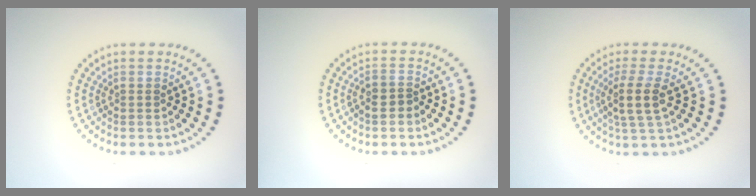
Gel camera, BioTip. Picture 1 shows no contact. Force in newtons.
{"total": 1.6, "press": 1.4, "slide": 0.6}
{"total": 2.8, "press": 2.2, "slide": 1.7}